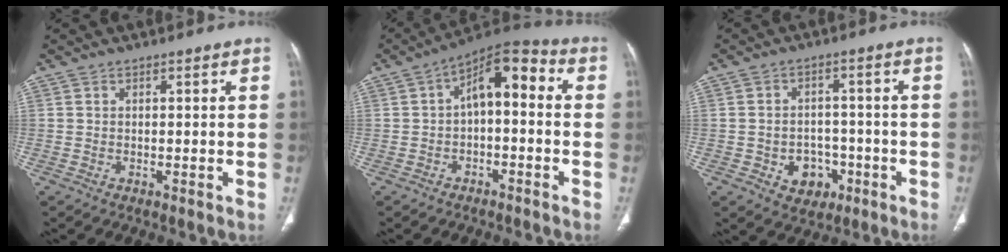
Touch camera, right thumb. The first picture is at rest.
{"total": 10.1, "force": [0.1, 5.2, 8.7], "torque": [-0.110, 0.045, -0.010]}
{"total": 7.0, "force": [-2.7, 5.7, 3.2], "torque": [-0.017, 0.026, -0.031]}